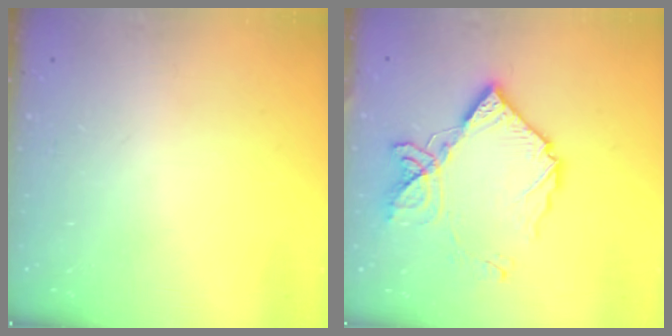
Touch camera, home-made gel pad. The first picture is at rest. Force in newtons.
{"total": 15.9, "press": 15.8, "slide": 2.0}